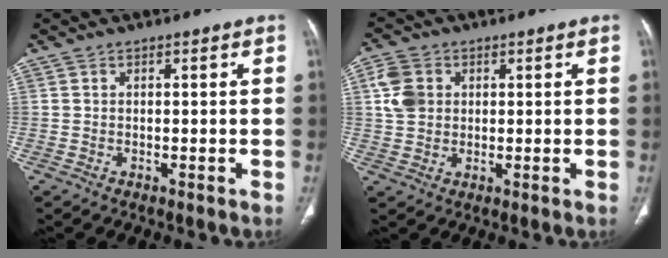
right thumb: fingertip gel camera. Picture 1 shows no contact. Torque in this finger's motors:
{"motor_torque": [0.73, 0.66, 0.68, 0.51, 0.11]}